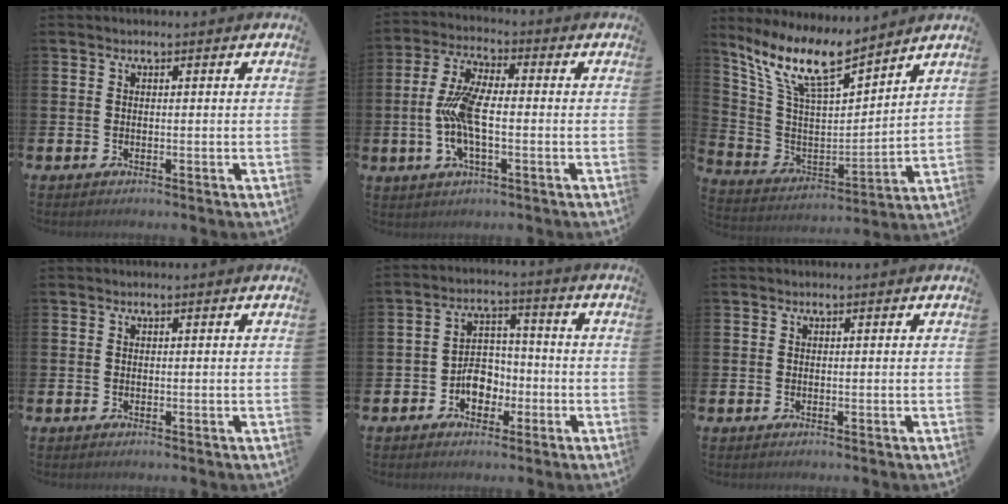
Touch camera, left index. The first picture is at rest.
{"total": 8.3, "force": [-0.6, 3.0, 7.7], "torque": [-0.162, -0.002, -0.014]}
{"total": 11.6, "force": [9.7, 2.5, 5.9], "torque": [-0.153, -0.053, 0.171]}
{"total": 0.0}
{"total": 5.2, "force": [-2.0, 3.9, 2.7], "torque": [-0.046, 0.009, -0.044]}
{"total": 0.0}